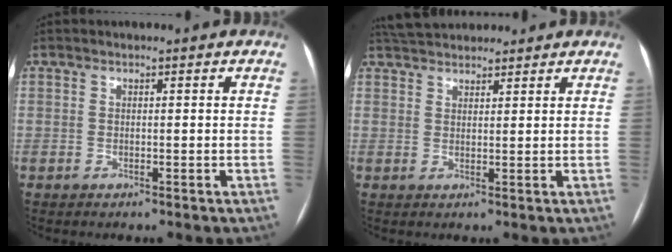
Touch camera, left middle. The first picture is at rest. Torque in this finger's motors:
{"motor_torque": [0.26, -0.37, 0.02, 0.00]}